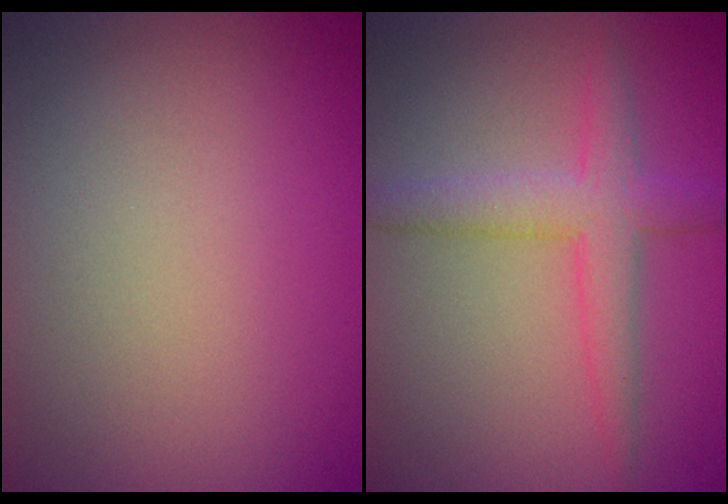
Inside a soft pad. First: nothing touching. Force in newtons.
{"total": 3.7, "press": 3.7, "slide": 0.1}